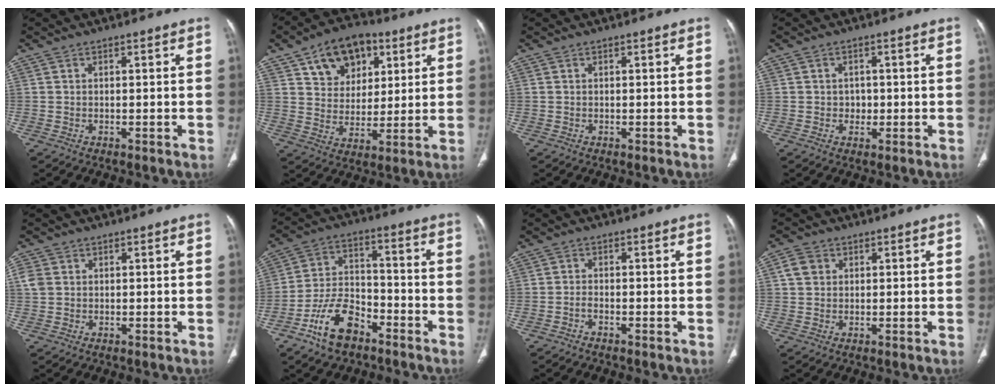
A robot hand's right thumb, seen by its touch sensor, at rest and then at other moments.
{"total": 13.6, "force": [6.4, 9.5, 7.4], "torque": [-0.078, -0.015, 0.108]}
{"total": 0.0}
{"total": 2.4, "force": [-0.3, 2.1, 1.1], "torque": [0.002, 0.006, -0.005]}
{"total": 2.9, "force": [0.6, 2.5, 1.4], "torque": [-0.032, 0.007, 0.014]}
{"total": 11.8, "force": [-7.2, 6.4, 6.8], "torque": [-0.121, 0.051, -0.137]}
{"total": 1.3, "force": [-1.0, 0.5, 0.7], "torque": [-0.014, 0.012, -0.020]}
{"total": 3.5, "force": [1.0, 3.0, 1.6], "torque": [-0.016, 0.003, 0.019]}